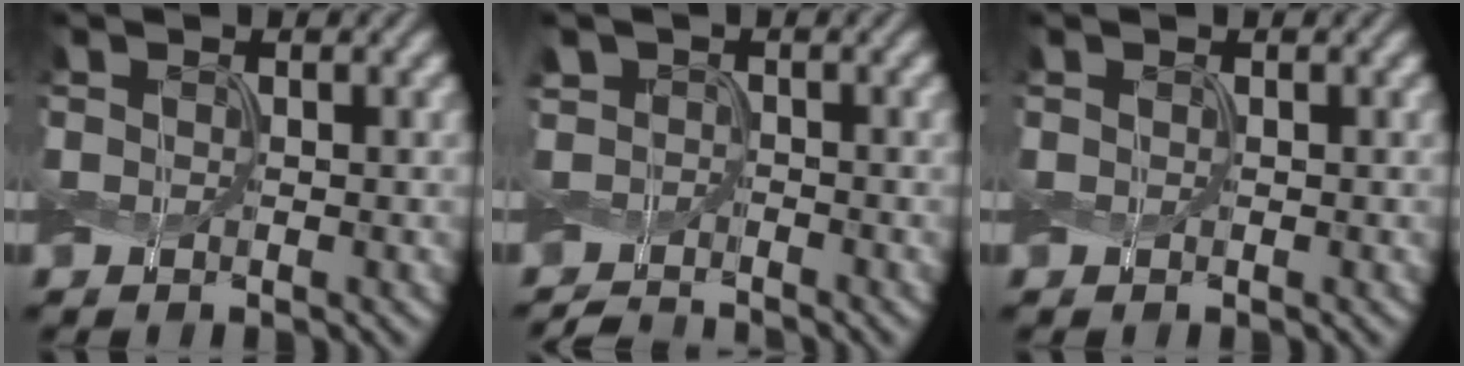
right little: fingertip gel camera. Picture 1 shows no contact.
{"total": 2.6, "force": [-2.3, 1.2, 0.4], "torque": [-0.003, -0.004, -0.058]}
{"total": 0.0}